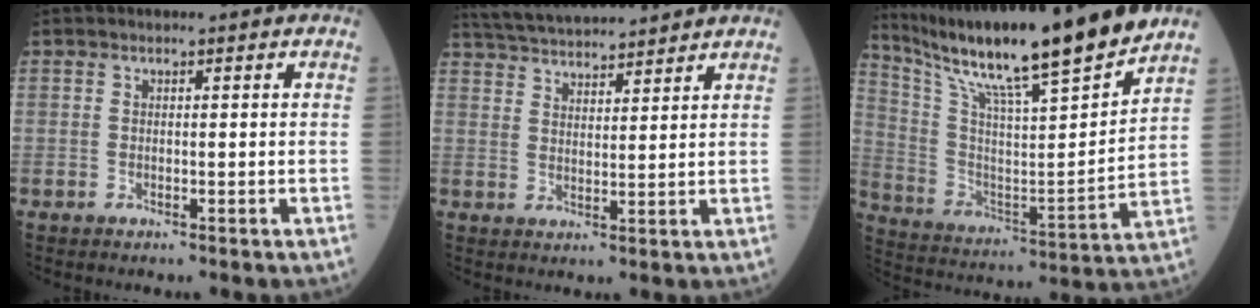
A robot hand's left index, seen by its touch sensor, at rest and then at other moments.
{"total": 12.8, "force": [12.0, 1.4, 4.3], "torque": [-0.085, 0.032, 0.194]}
{"total": 21.7, "force": [17.9, -0.3, 12.3], "torque": [-0.220, -0.015, 0.302]}